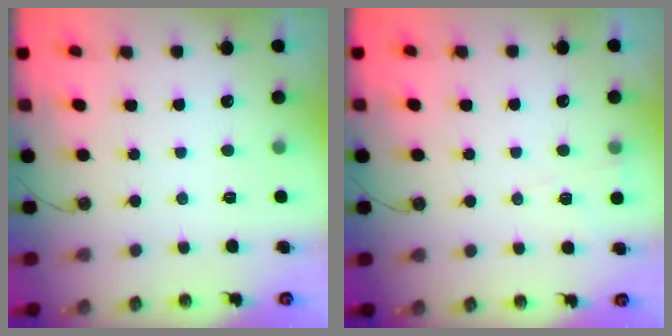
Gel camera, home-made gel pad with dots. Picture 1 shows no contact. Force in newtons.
{"total": 4.6, "press": 4.5, "slide": 0.5}